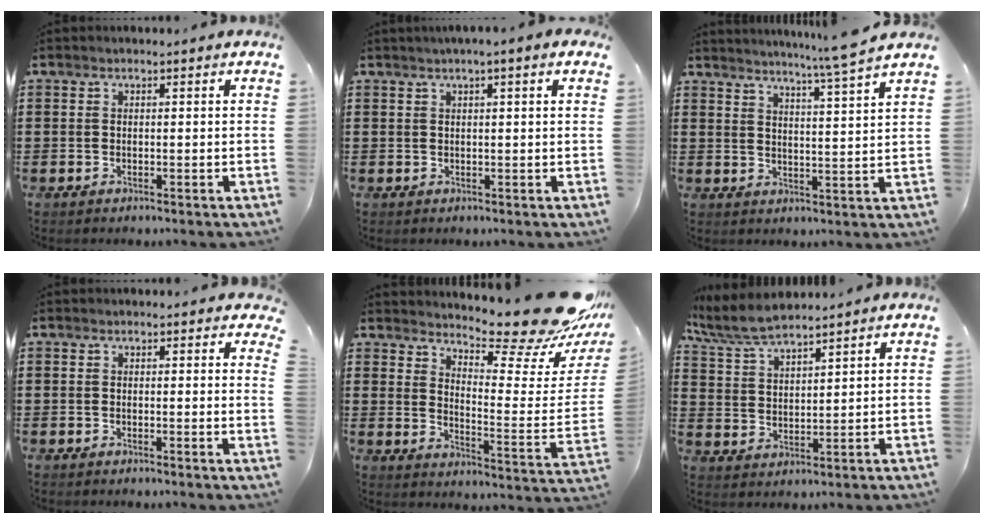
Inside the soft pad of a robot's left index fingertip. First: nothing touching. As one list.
[{"total": 1.3, "force": [0.7, 0.0, 1.1], "torque": [-0.022, 0.001, 0.011]}, {"total": 5.5, "force": [4.8, -1.6, 2.3], "torque": [-0.050, -0.030, 0.077]}, {"total": 1.0, "force": [0.9, 0.4, 0.2], "torque": [0.000, 0.000, 0.016]}, {"total": 12.4, "force": [11.1, 0.7, 5.5], "torque": [-0.088, -0.102, 0.180]}, {"total": 6.6, "force": [5.9, 1.2, 2.7], "torque": [-0.073, -0.016, 0.110]}]